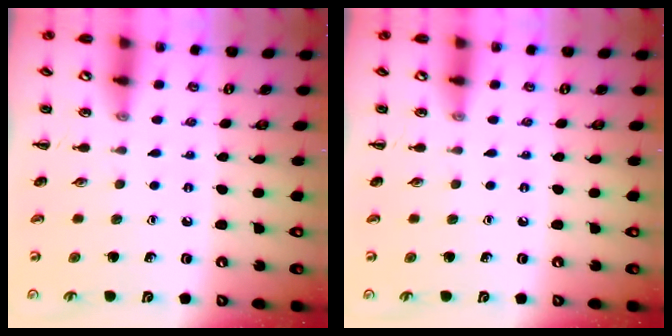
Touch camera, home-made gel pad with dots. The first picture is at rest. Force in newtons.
{"total": 0.0}